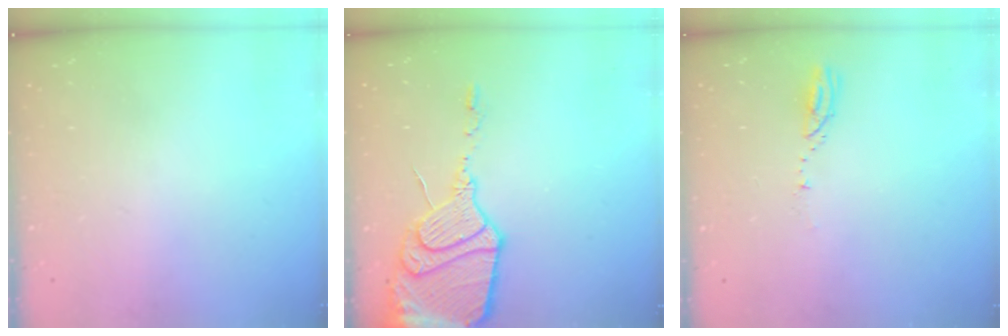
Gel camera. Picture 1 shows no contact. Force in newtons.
{"total": 19.2, "press": 19.1, "slide": 1.6}
{"total": 3.1, "press": 3.0, "slide": 0.3}